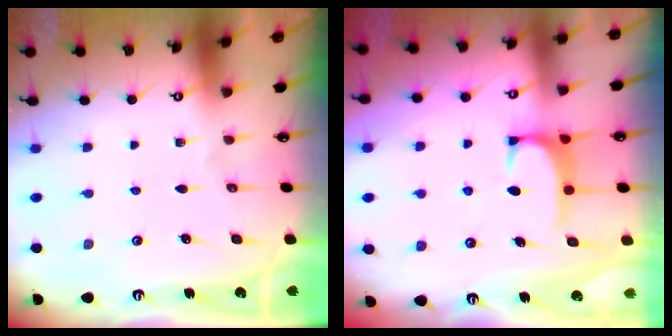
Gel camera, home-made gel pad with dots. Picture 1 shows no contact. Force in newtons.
{"total": 0.9, "press": 0.6, "slide": 0.6}